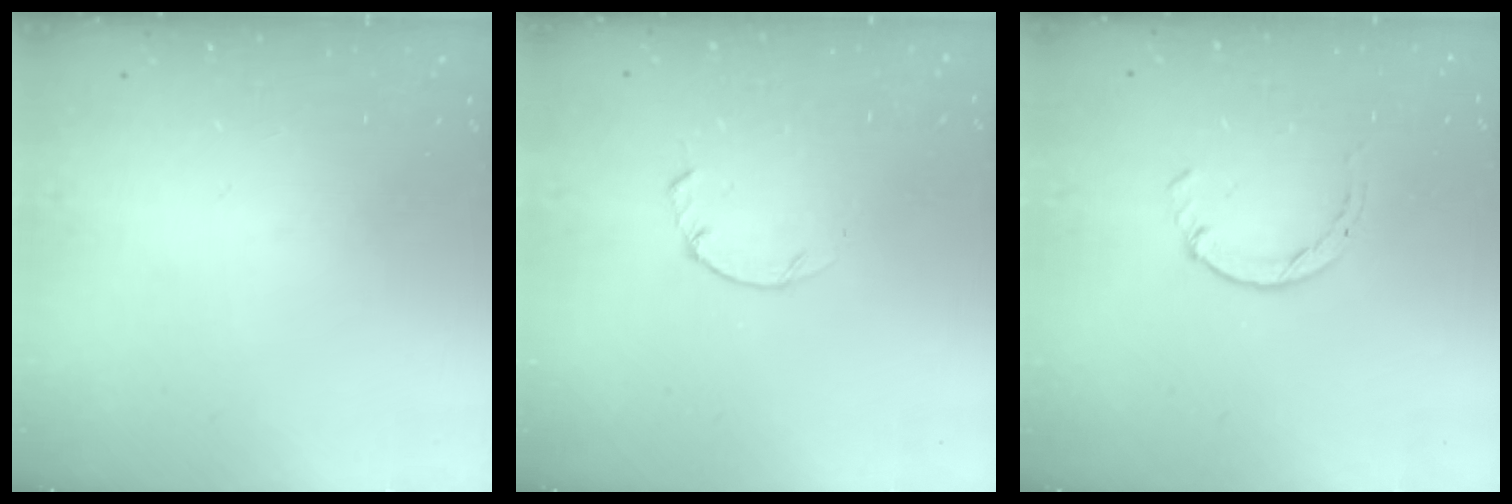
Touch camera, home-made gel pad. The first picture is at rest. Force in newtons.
{"total": 0.5, "press": 0.4, "slide": 0.3}
{"total": 1.7, "press": 1.7, "slide": 0.3}